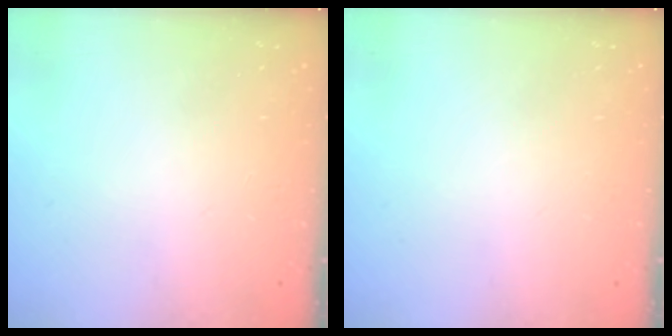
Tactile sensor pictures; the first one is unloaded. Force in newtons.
{"total": 0.0}